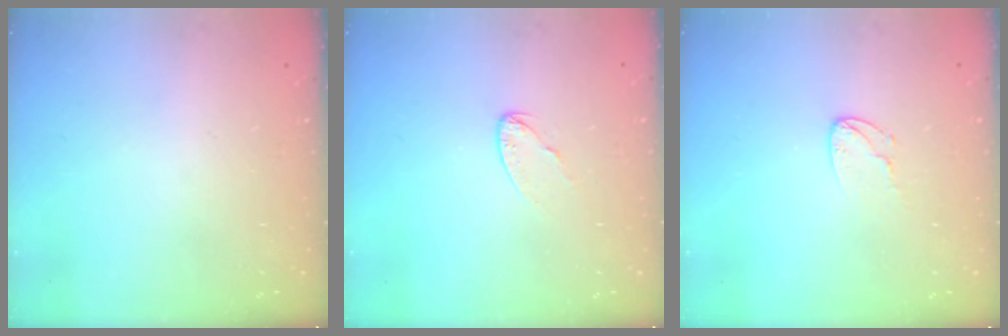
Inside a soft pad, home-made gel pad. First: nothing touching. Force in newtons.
{"total": 3.8, "press": 3.8, "slide": 0.3}
{"total": 5.6, "press": 5.6, "slide": 0.4}